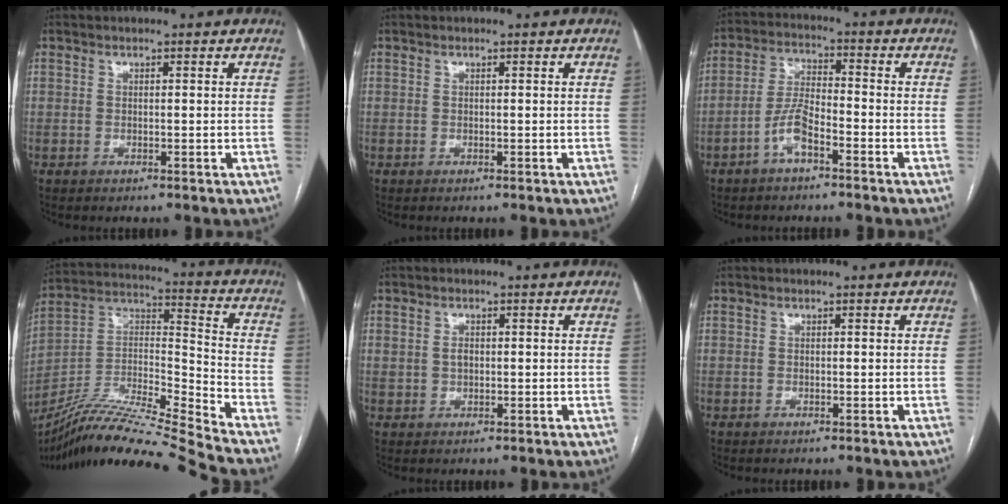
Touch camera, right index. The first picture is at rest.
{"total": 0.0}
{"total": 5.7, "force": [-3.0, 1.6, 4.5], "torque": [-0.105, 0.012, -0.060]}
{"total": 21.1, "force": [-18.8, -2.2, 9.4], "torque": [-0.197, 0.001, -0.341]}
{"total": 1.6, "force": [0.7, 1.2, 0.7], "torque": [-0.022, 0.009, 0.015]}
{"total": 0.0}